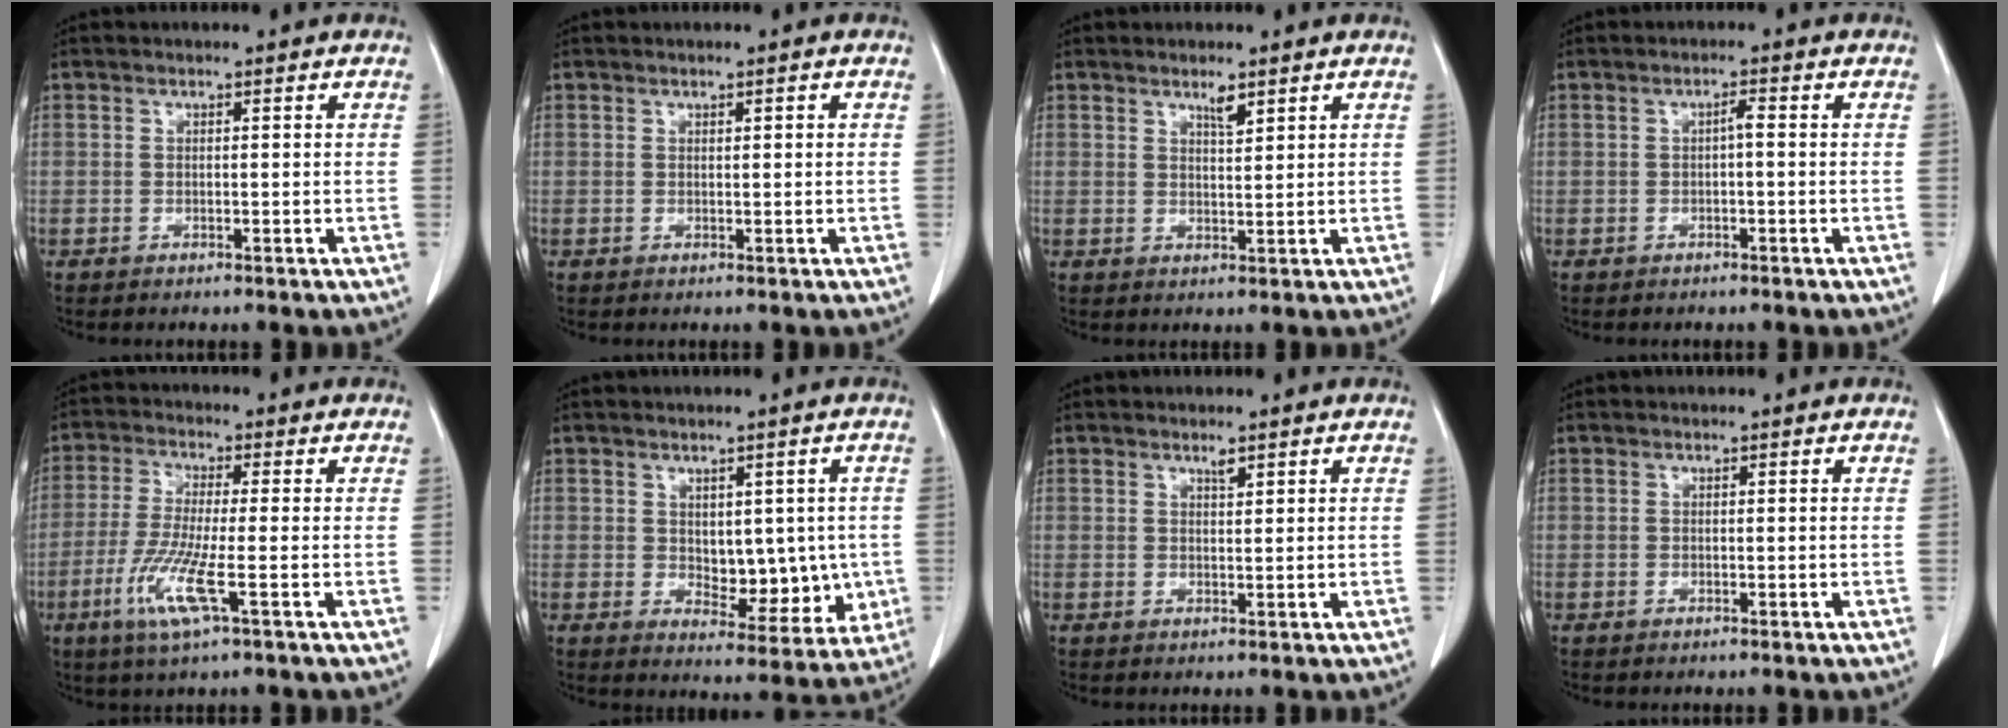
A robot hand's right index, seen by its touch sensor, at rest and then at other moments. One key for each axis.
{"total": 0.7, "fx": 0.3, "fy": 0.1, "fz": 0.6, "tx": -0.013, "ty": 0.001, "tz": 0.006}
{"total": 2.2, "fx": 1.6, "fy": 0.4, "fz": 1.5, "tx": -0.030, "ty": -0.002, "tz": 0.031}
{"total": 1.3, "fx": -0.1, "fy": 0.2, "fz": 1.3, "tx": -0.021, "ty": 0.004, "tz": -0.001}
{"total": 8.2, "fx": -3.1, "fy": 0.2, "fz": 7.6, "tx": -0.163, "ty": -0.021, "tz": -0.064}
{"total": 8.2, "fx": 0.0, "fy": 4.9, "fz": 6.6, "tx": -0.069, "ty": 0.002, "tz": 0.019}
{"total": 1.1, "fx": 0.9, "fy": 0.2, "fz": 0.7, "tx": -0.016, "ty": -0.003, "tz": 0.017}
{"total": 0.0}